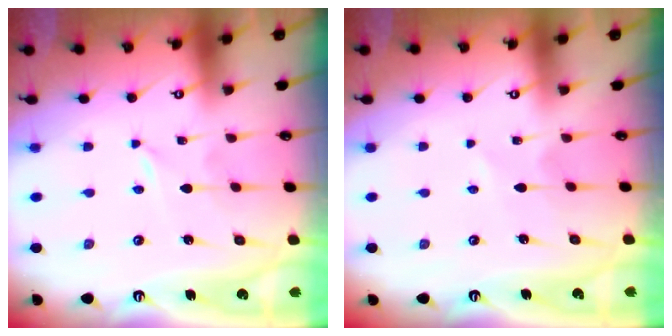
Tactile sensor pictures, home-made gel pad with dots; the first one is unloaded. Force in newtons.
{"total": 0.6, "press": 0.6, "slide": 0.2}